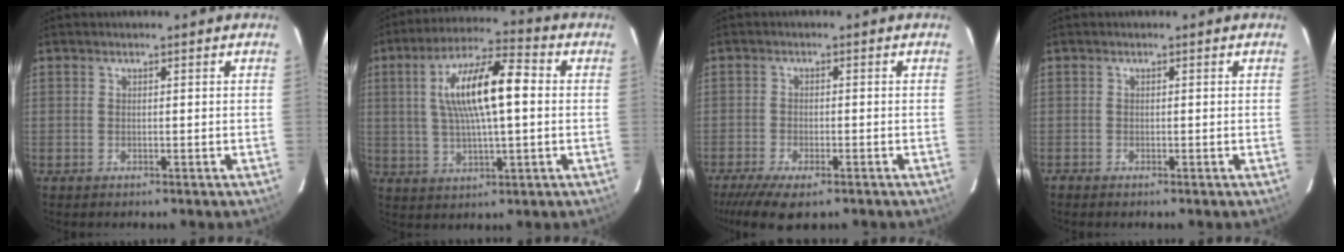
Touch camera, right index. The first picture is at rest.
{"total": 14.3, "force": [2.0, 3.9, 13.6], "torque": [-0.249, 0.019, 0.034]}
{"total": 8.8, "force": [-6.4, 2.8, 5.4], "torque": [-0.131, -0.031, -0.111]}
{"total": 0.8, "force": [-0.6, 0.5, -0.1], "torque": [-0.003, 0.001, -0.013]}